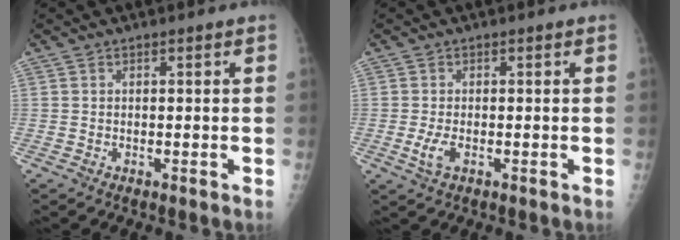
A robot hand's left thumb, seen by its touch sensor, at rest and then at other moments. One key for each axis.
{"total": 3.0, "fx": -0.6, "fy": 1.4, "fz": 2.6, "tx": -0.059, "ty": -0.001, "tz": -0.011}